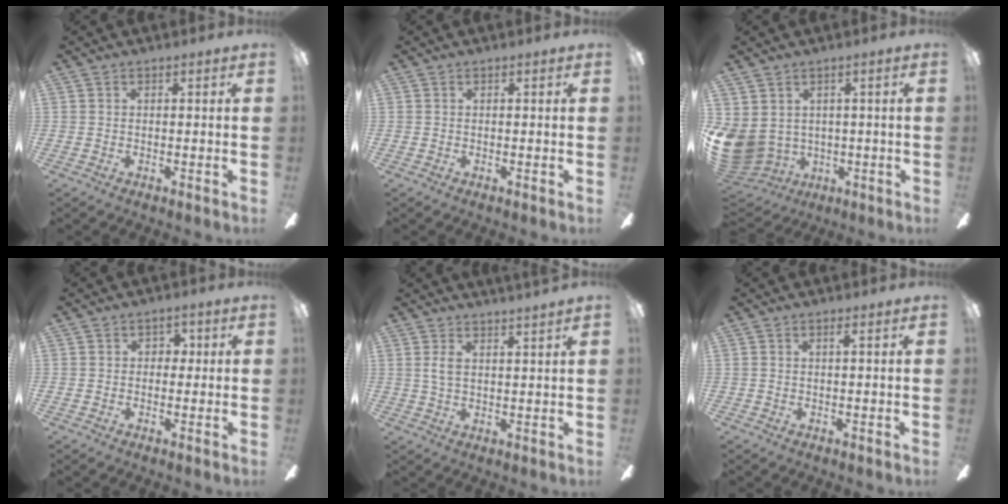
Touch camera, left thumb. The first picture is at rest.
{"total": 0.0}
{"total": 8.4, "force": [0.3, 7.4, 4.0], "torque": [-0.138, -0.014, 0.010]}
{"total": 2.8, "force": [-0.2, 2.4, 1.4], "torque": [-0.014, 0.006, -0.011]}
{"total": 2.9, "force": [2.0, 0.1, 2.2], "torque": [-0.048, -0.007, 0.036]}
{"total": 0.8, "force": [0.0, -0.1, 0.8], "torque": [-0.016, 0.001, 0.000]}